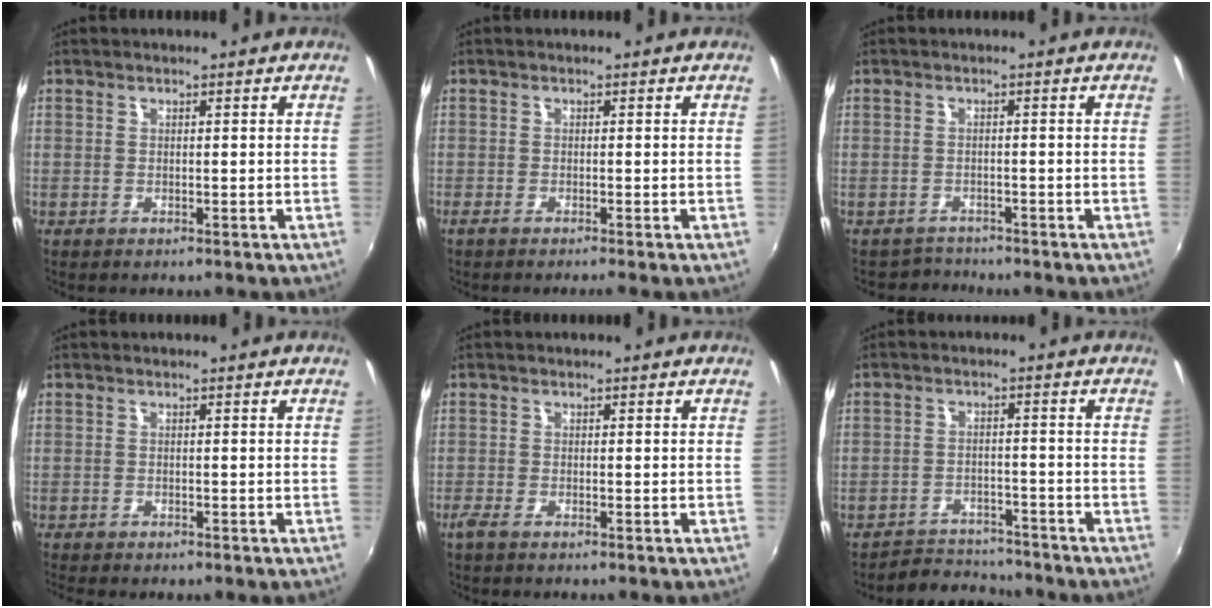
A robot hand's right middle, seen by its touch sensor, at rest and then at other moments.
{"total": 1.1, "force": [-0.9, -0.2, 0.6], "torque": [-0.013, -0.004, -0.019]}
{"total": 2.2, "force": [-2.0, 0.6, -0.7], "torque": [0.004, 0.006, -0.036]}
{"total": 2.2, "force": [-1.9, 0.6, 1.1], "torque": [-0.021, -0.013, -0.028]}
{"total": 1.5, "force": [-1.1, 0.2, 1.0], "torque": [-0.022, -0.007, -0.024]}
{"total": 6.7, "force": [-6.4, 2.0, 0.0], "torque": [-0.018, 0.015, -0.096]}